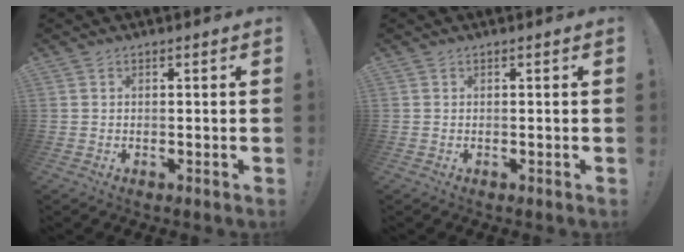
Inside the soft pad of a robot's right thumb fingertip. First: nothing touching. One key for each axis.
{"total": 0.0}